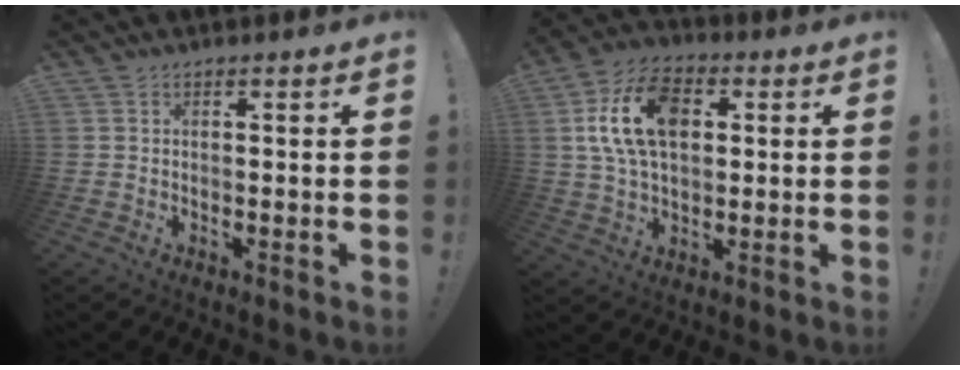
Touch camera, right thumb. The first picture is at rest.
{"total": 16.3, "force": [3.6, 10.5, 12.0], "torque": [-0.208, 0.005, 0.068]}